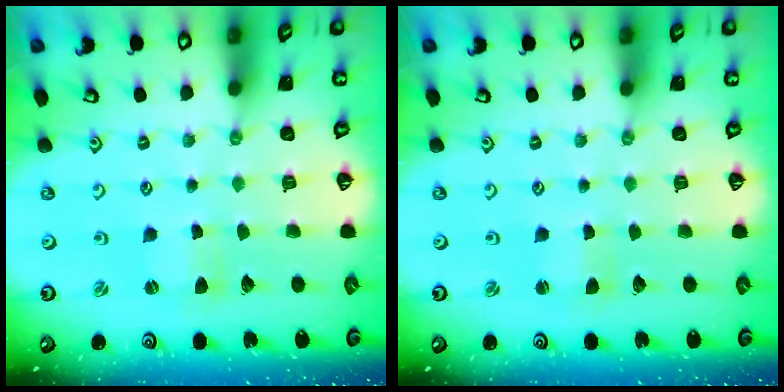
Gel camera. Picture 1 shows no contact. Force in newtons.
{"total": 1.2, "press": 1.1, "slide": 0.3}